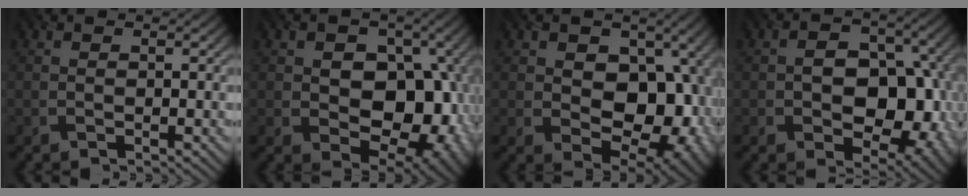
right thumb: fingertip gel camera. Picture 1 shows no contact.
{"total": 14.8, "force": [-0.2, 10.7, 10.3], "torque": [-0.111, -0.007, 0.003]}
{"total": 14.4, "force": [0.1, 10.2, 10.2], "torque": [-0.134, -0.010, 0.013]}
{"total": 11.1, "force": [-1.8, 7.3, 8.1], "torque": [-0.106, -0.004, -0.021]}